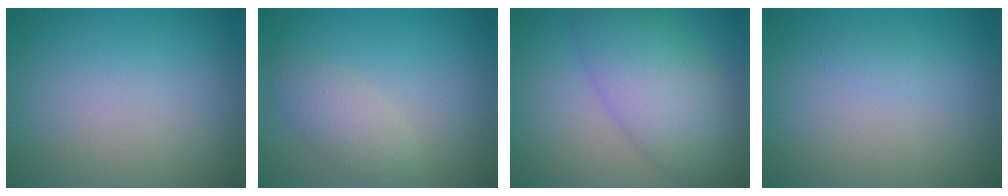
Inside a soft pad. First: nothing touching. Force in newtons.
{"total": 2.7, "press": 2.7, "slide": 0.1}
{"total": 7.6, "press": 7.6, "slide": 0.2}
{"total": 0.6, "press": 0.6, "slide": 0.0}